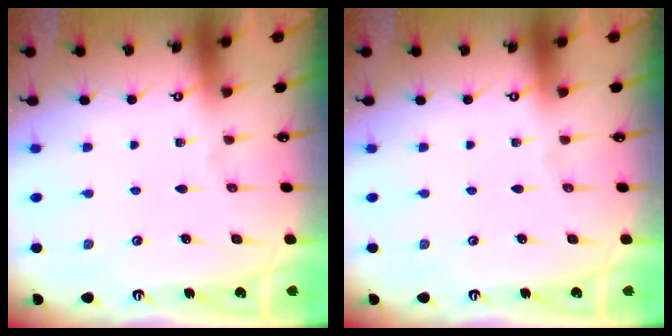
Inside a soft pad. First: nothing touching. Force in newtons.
{"total": 0.0}